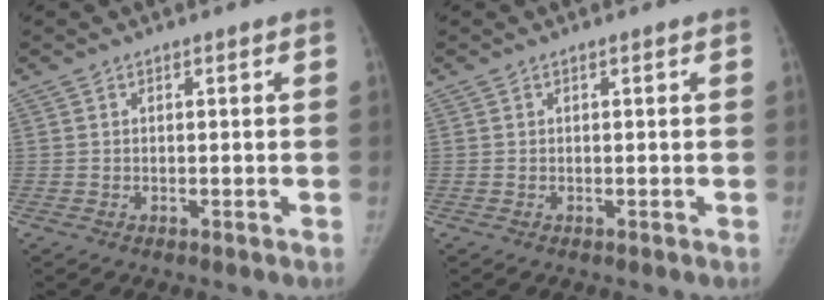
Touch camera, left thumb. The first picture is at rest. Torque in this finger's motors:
{"motor_torque": [0.32, -0.31, 0.31, -0.21, 0.01]}